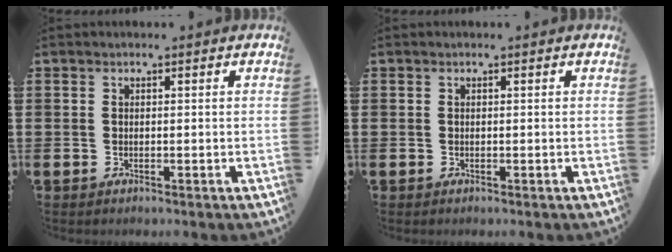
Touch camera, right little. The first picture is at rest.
{"total": 0.0}